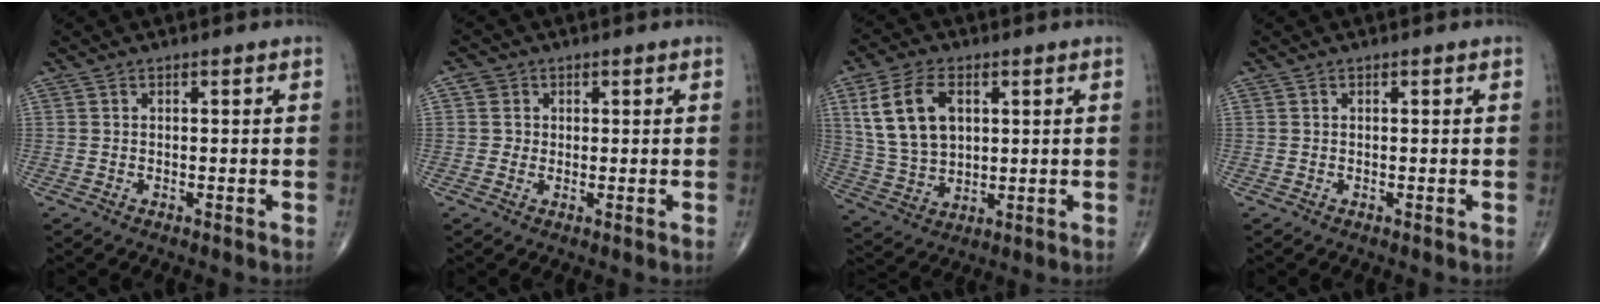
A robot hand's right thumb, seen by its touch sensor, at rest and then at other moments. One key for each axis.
{"total": 2.6, "fx": 0.5, "fy": 2.5, "fz": 0.4, "tx": 0.009, "ty": 0.002, "tz": 0.004}
{"total": 12.6, "fx": 3.9, "fy": 7.9, "fz": 9.0, "tx": -0.169, "ty": -0.006, "tz": 0.083}
{"total": 0.0}